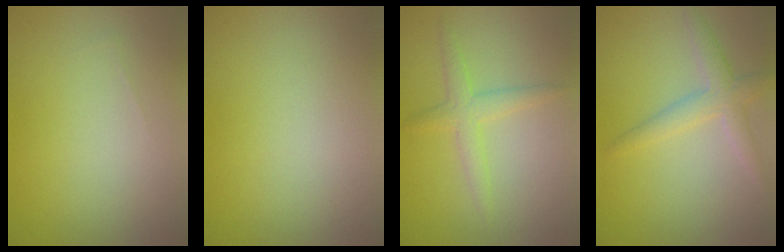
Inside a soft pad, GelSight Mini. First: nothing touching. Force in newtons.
{"total": 0.0}
{"total": 2.2, "press": 2.2, "slide": 0.2}
{"total": 2.8, "press": 2.8, "slide": 0.1}